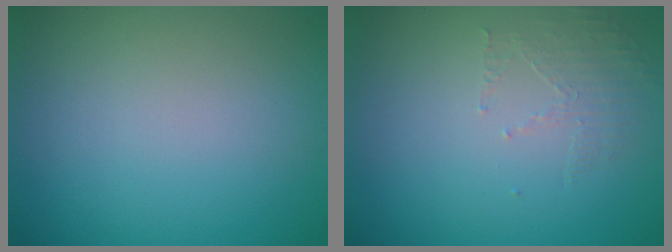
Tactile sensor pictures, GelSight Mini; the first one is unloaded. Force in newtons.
{"total": 1.5, "press": 0.5, "slide": 1.4}